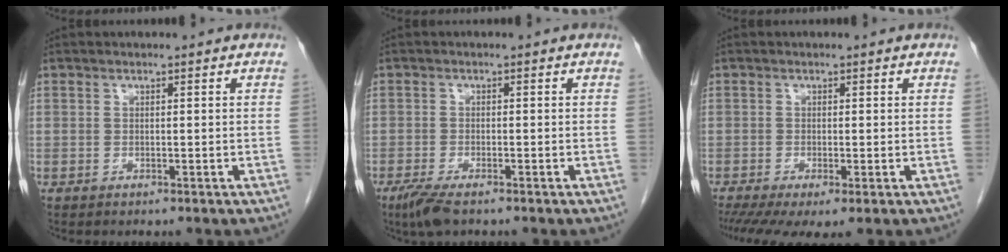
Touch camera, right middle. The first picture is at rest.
{"total": 4.0, "force": [-2.8, 0.8, 2.7], "torque": [-0.057, -0.010, -0.050]}
{"total": 5.9, "force": [-3.5, 1.4, 4.6], "torque": [-0.075, -0.016, -0.062]}